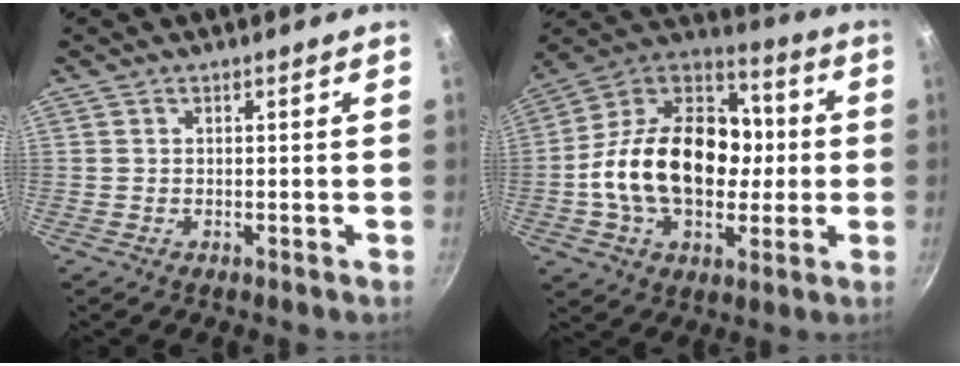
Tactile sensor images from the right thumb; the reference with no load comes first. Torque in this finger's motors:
{"motor_torque": [2.54, 2.47, 1.69, -1.06, 0.23]}